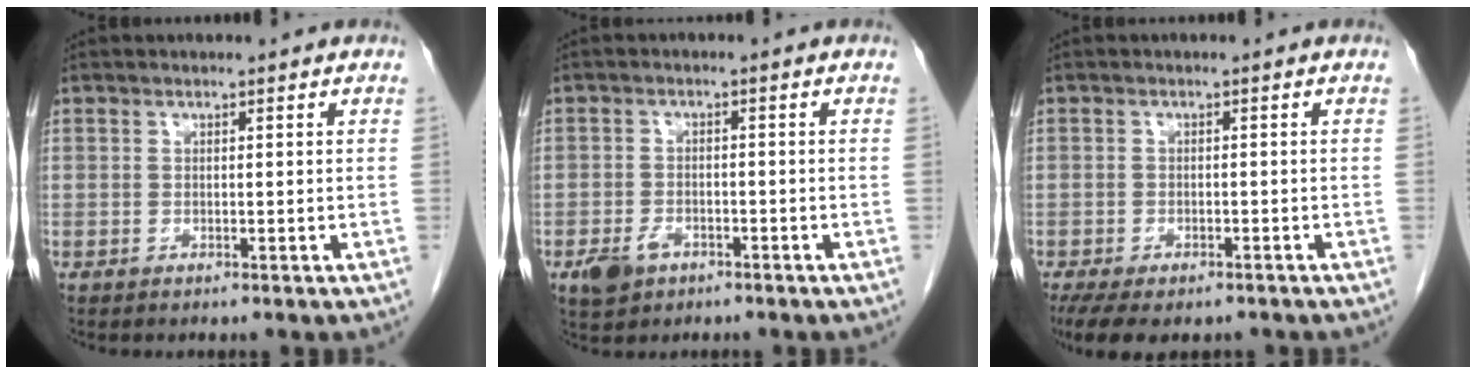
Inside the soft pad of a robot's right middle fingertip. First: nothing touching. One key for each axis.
{"total": 3.8, "fx": -2.2, "fy": 2.4, "fz": 2.1, "tx": -0.041, "ty": -0.001, "tz": -0.030}
{"total": 9.4, "fx": -6.8, "fy": 4.2, "fz": 4.8, "tx": -0.089, "ty": -0.010, "tz": -0.097}